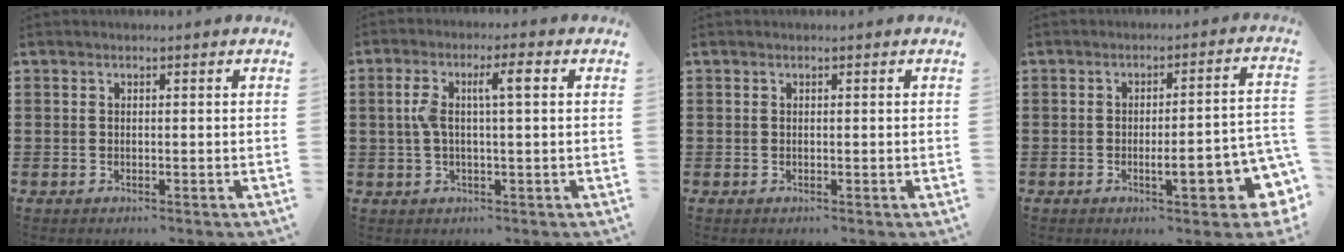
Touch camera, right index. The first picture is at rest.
{"total": 5.6, "force": [0.8, 1.1, 5.4], "torque": [-0.110, 0.004, 0.006]}
{"total": 0.0}
{"total": 7.5, "force": [-2.5, 2.1, 6.7], "torque": [-0.085, -0.013, -0.042]}